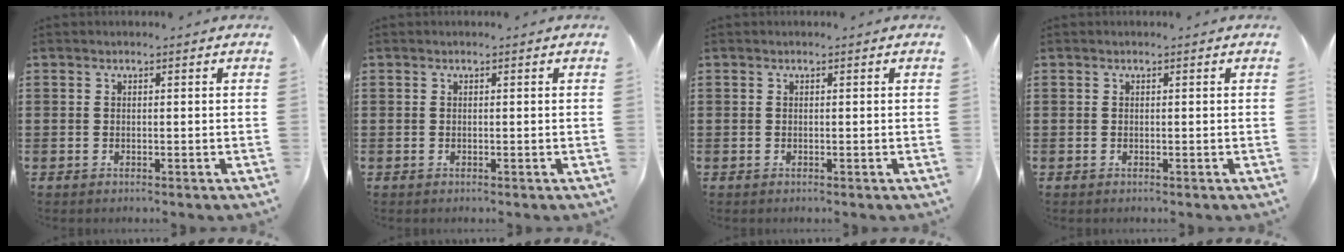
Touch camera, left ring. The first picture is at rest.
{"total": 0.0}
{"total": 0.0}
{"total": 0.0}